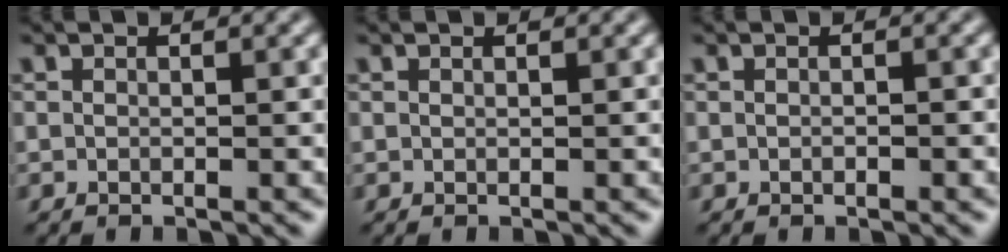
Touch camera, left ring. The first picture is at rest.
{"total": 0.0}
{"total": 0.5, "force": [0.0, 0.2, 0.5], "torque": [-0.012, 0.001, -0.003]}